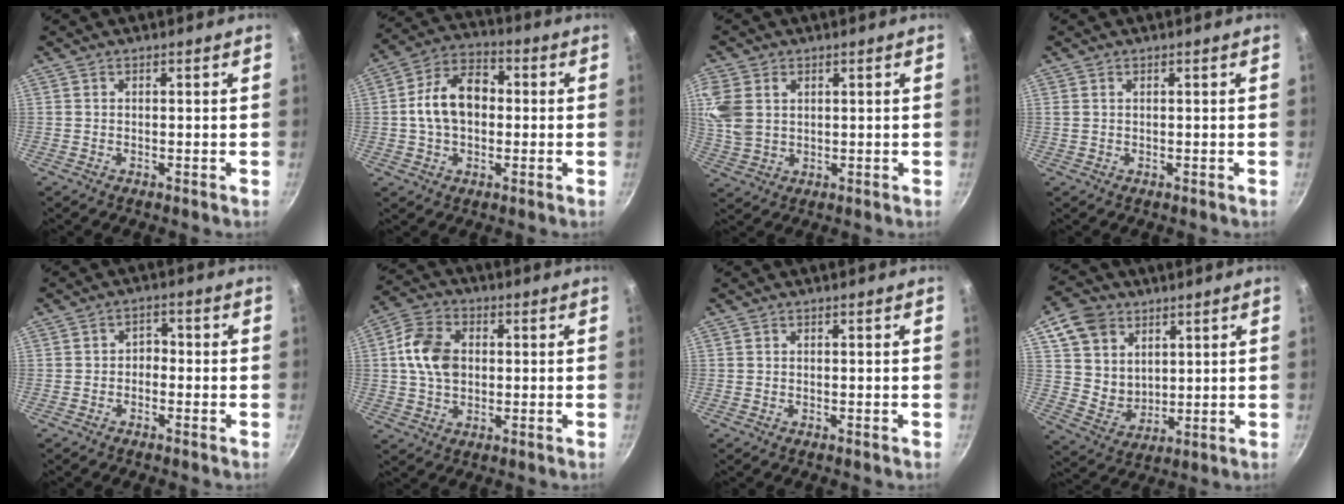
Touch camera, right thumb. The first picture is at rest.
{"total": 12.0, "force": [0.2, 8.2, 8.7], "torque": [-0.123, 0.032, -0.010]}
{"total": 9.1, "force": [2.6, 6.7, 5.6], "torque": [-0.117, -0.003, 0.054]}
{"total": 0.6, "force": [0.3, 0.4, 0.4], "torque": [-0.008, 0.001, 0.006]}
{"total": 2.5, "force": [-1.1, 1.9, 1.3], "torque": [-0.007, 0.016, -0.023]}
{"total": 10.3, "force": [0.9, 7.4, 7.1], "torque": [-0.119, 0.014, 0.006]}
{"total": 0.0}
{"total": 11.7, "force": [5.4, 9.1, 5.0], "torque": [-0.061, -0.017, 0.110]}